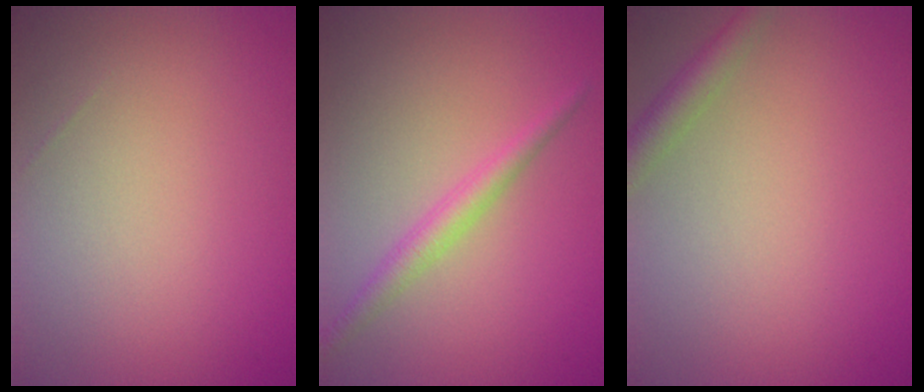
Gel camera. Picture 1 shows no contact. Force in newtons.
{"total": 2.2, "press": 2.2, "slide": 0.0}
{"total": 2.1, "press": 2.1, "slide": 0.1}